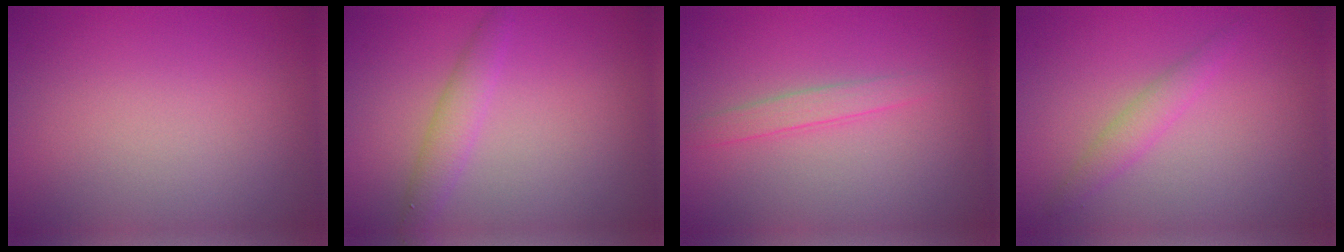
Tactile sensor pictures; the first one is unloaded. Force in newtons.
{"total": 2.1, "press": 2.1, "slide": 0.1}
{"total": 1.5, "press": 1.5, "slide": 0.1}
{"total": 1.7, "press": 1.7, "slide": 0.0}